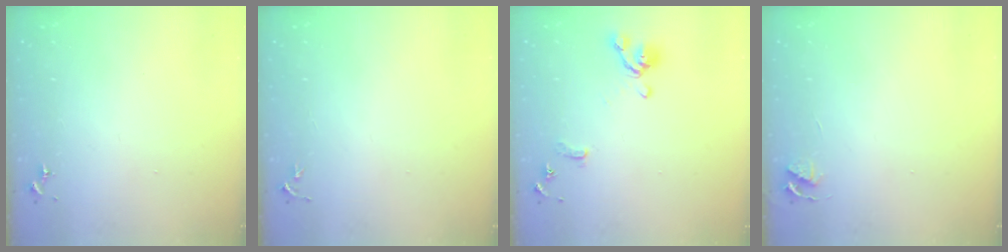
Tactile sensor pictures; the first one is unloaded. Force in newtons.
{"total": 3.3, "press": 3.2, "slide": 0.4}
{"total": 11.5, "press": 11.4, "slide": 1.6}
{"total": 3.5, "press": 3.4, "slide": 0.5}